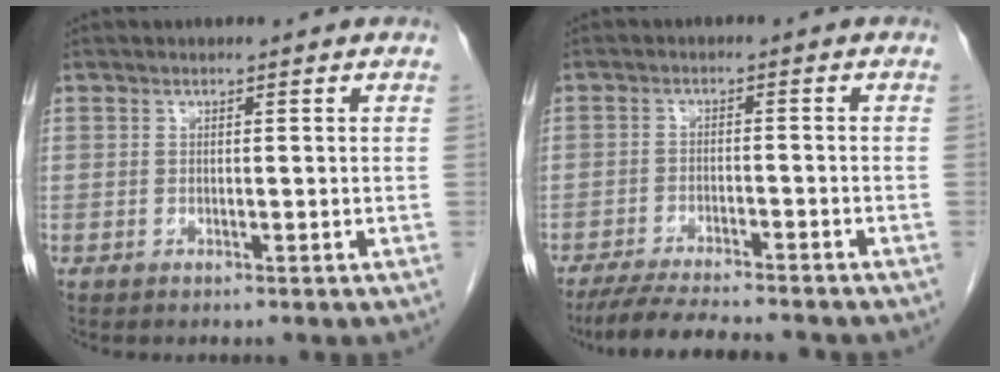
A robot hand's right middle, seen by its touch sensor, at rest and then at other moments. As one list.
[{"total": 10.6, "force": [-9.4, 1.0, 4.7], "torque": [-0.072, -0.016, -0.143]}]